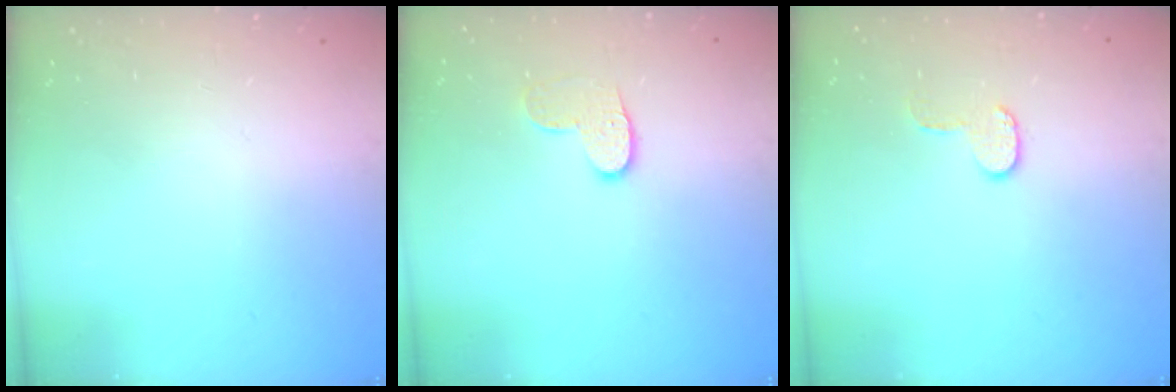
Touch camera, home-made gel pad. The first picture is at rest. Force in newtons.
{"total": 8.2, "press": 8.2, "slide": 0.3}
{"total": 5.9, "press": 5.9, "slide": 0.4}